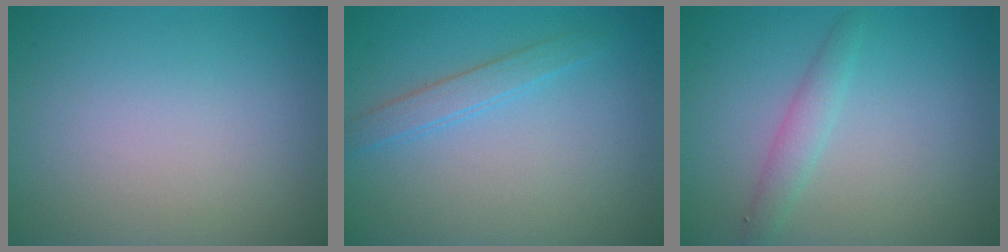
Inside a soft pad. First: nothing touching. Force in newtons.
{"total": 1.8, "press": 1.8, "slide": 0.1}
{"total": 1.9, "press": 1.9, "slide": 0.1}